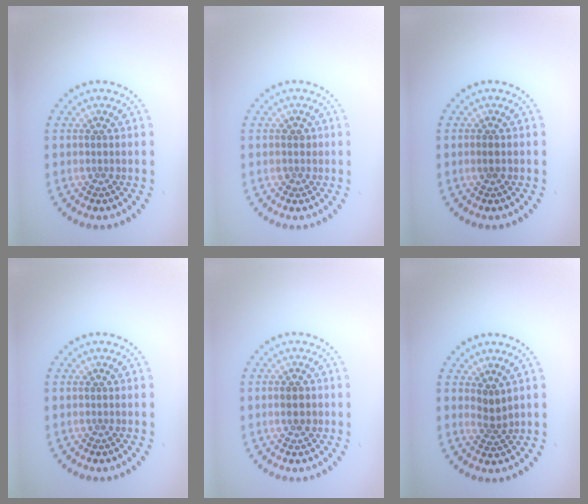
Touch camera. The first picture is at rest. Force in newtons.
{"total": 0.9, "press": 0.8, "slide": 0.4}
{"total": 0.8, "press": 0.7, "slide": 0.3}
{"total": 0.0}
{"total": 2.0, "press": 2.0, "slide": 0.2}
{"total": 1.9, "press": 1.4, "slide": 1.4}